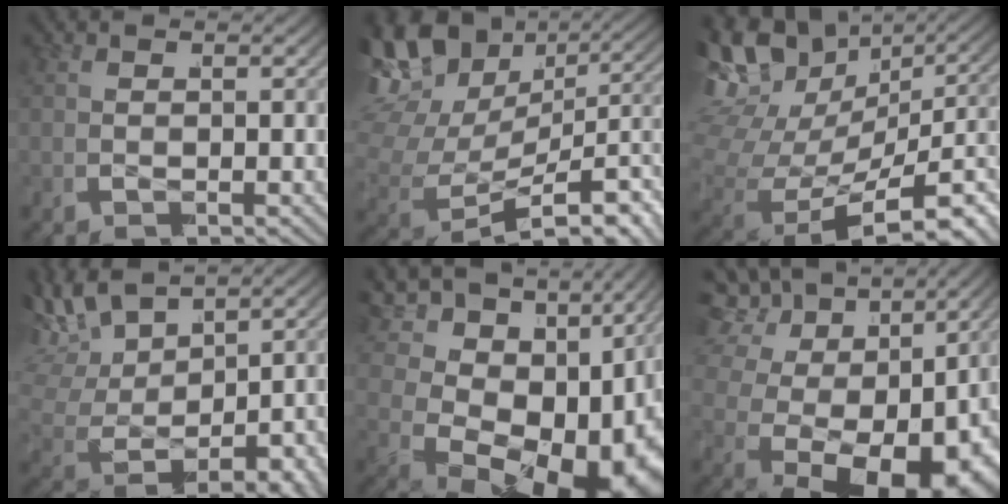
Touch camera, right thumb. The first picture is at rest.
{"total": 12.9, "force": [-0.5, 9.6, 8.7], "torque": [-0.175, -0.008, -0.006]}
{"total": 14.3, "force": [-1.1, 10.5, 9.7], "torque": [-0.203, -0.033, -0.010]}
{"total": 9.2, "force": [0.8, 6.5, 6.4], "torque": [-0.158, -0.021, 0.024]}
{"total": 17.3, "force": [-1.2, 11.7, 12.8], "torque": [-0.230, -0.024, -0.013]}
{"total": 16.3, "force": [-1.6, 11.9, 11.0], "torque": [-0.207, -0.030, -0.022]}